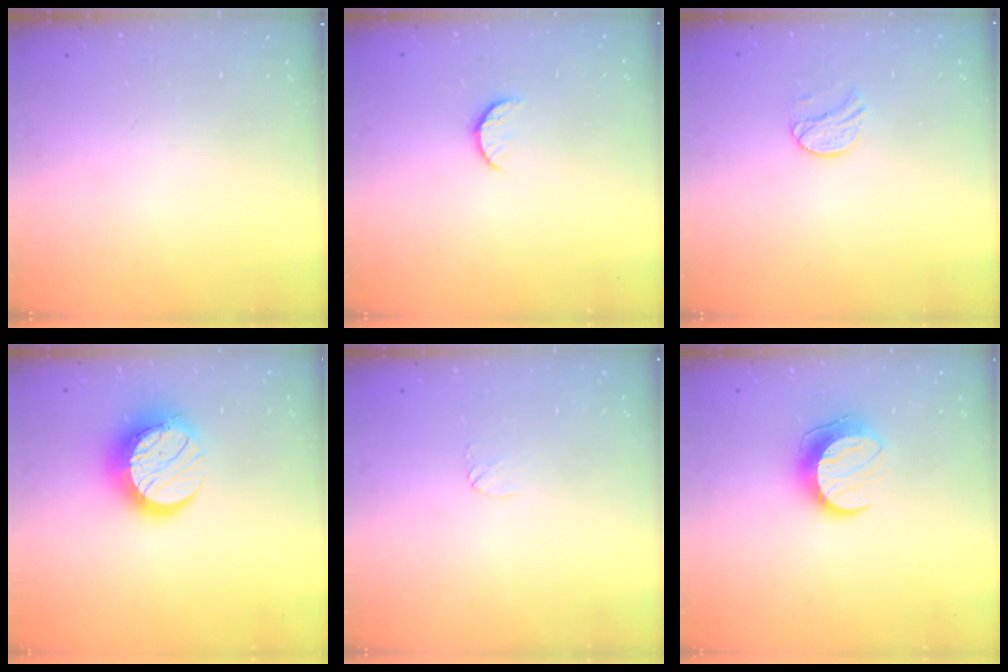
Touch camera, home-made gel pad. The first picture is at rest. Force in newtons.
{"total": 5.9, "press": 5.9, "slide": 0.5}
{"total": 8.3, "press": 8.2, "slide": 0.7}
{"total": 14.5, "press": 14.5, "slide": 1.1}
{"total": 4.0, "press": 4.0, "slide": 0.3}
{"total": 10.5, "press": 10.4, "slide": 0.8}